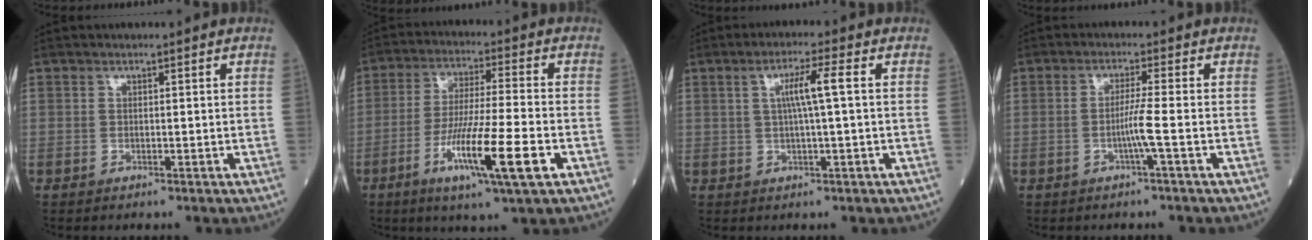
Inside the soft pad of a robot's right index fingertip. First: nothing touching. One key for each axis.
{"total": 12.6, "fx": -4.9, "fy": 0.1, "fz": 11.6, "tx": -0.211, "ty": -0.020, "tz": -0.089}
{"total": 4.8, "fx": 0.9, "fy": -0.4, "fz": 4.7, "tx": -0.083, "ty": 0.007, "tz": 0.017}
{"total": 3.5, "fx": -1.0, "fy": -1.0, "fz": 3.2, "tx": -0.063, "ty": -0.003, "tz": -0.021}